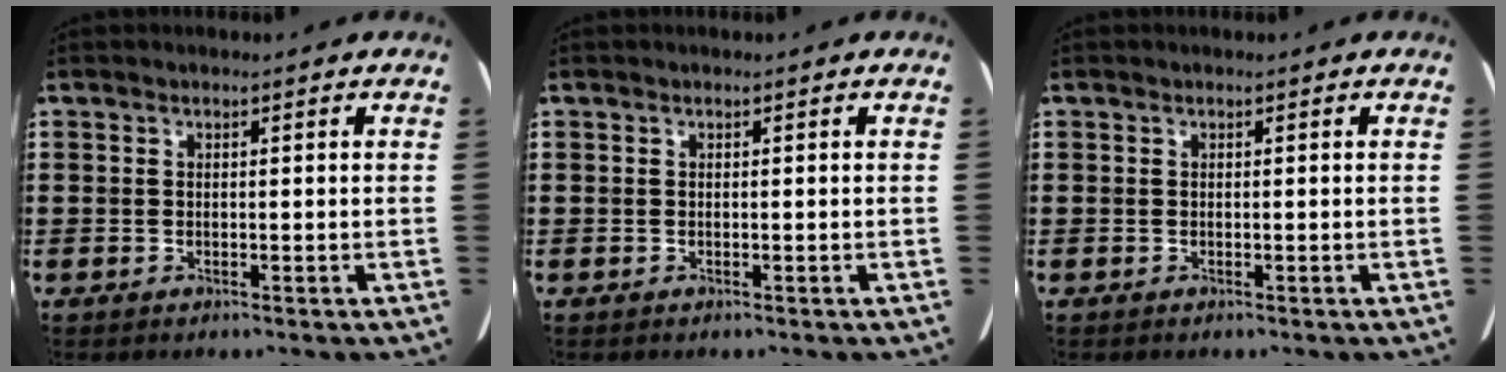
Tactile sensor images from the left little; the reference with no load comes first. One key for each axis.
{"total": 0.0}
{"total": 0.0}